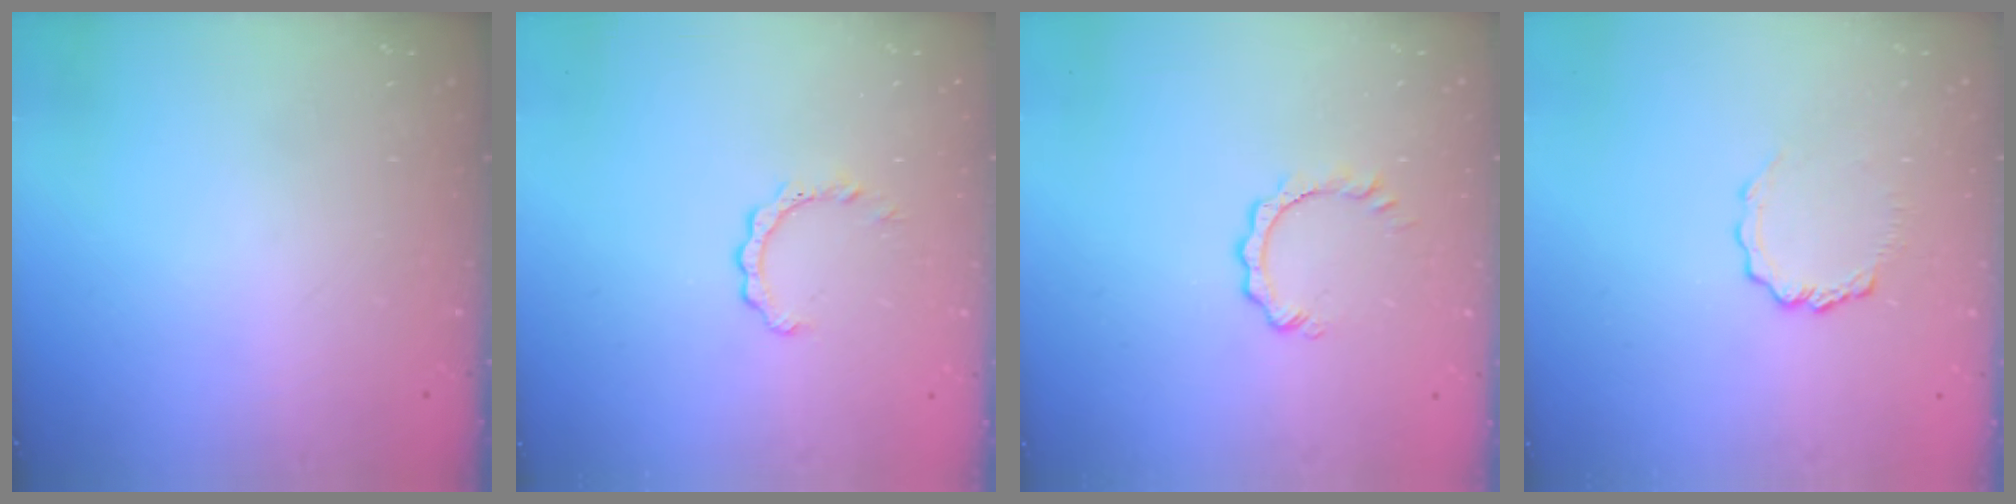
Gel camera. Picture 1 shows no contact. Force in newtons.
{"total": 2.4, "press": 2.4, "slide": 0.3}
{"total": 2.9, "press": 2.8, "slide": 0.3}
{"total": 5.4, "press": 5.4, "slide": 0.4}